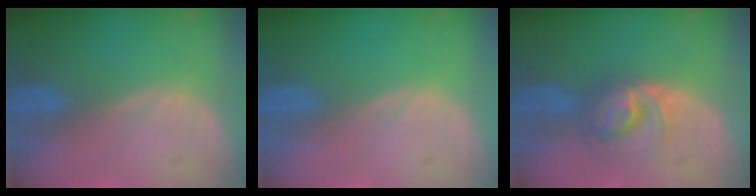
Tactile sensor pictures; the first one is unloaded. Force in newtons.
{"total": 0.0}
{"total": 6.0, "press": 5.6, "slide": 2.2}